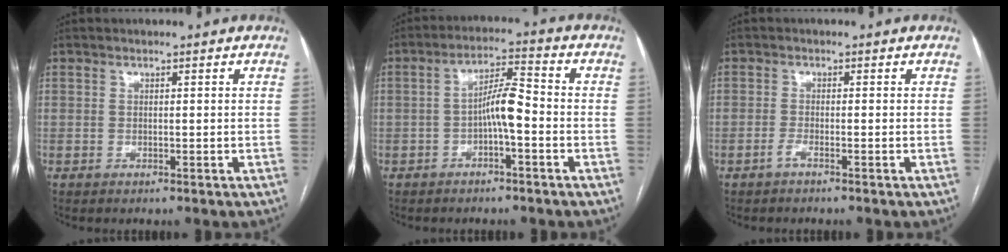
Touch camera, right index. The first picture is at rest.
{"total": 5.7, "force": [-1.5, 0.9, 5.4], "torque": [-0.098, 0.018, -0.026]}
{"total": 1.1, "force": [-0.9, -0.2, 0.7], "torque": [-0.013, 0.001, -0.018]}